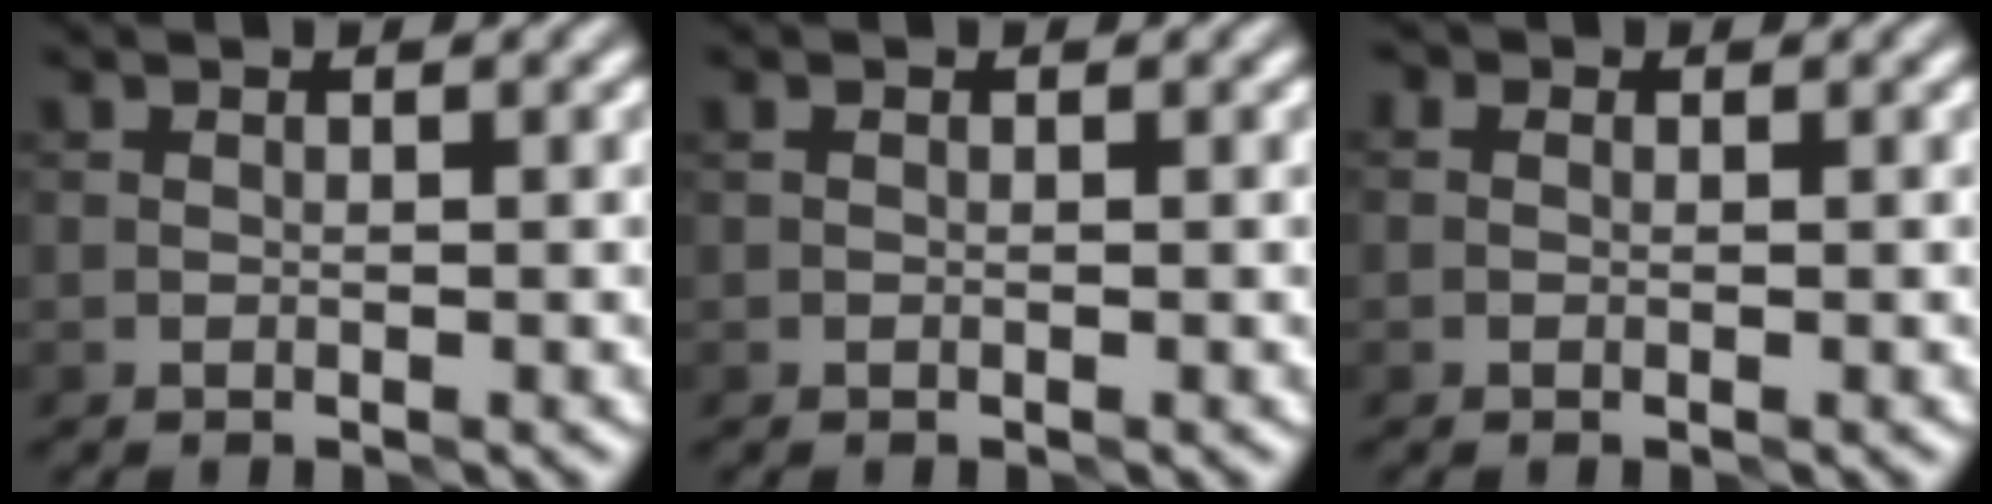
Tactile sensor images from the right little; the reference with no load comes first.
{"total": 0.0}
{"total": 1.1, "force": [0.4, 0.9, 0.6], "torque": [-0.006, -0.006, -0.013]}